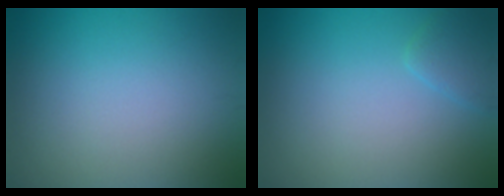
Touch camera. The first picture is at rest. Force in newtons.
{"total": 1.5, "press": 1.5, "slide": 0.1}